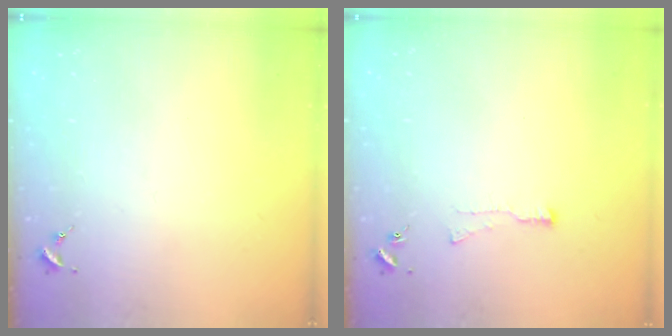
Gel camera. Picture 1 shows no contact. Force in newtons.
{"total": 4.2, "press": 4.2, "slide": 0.5}